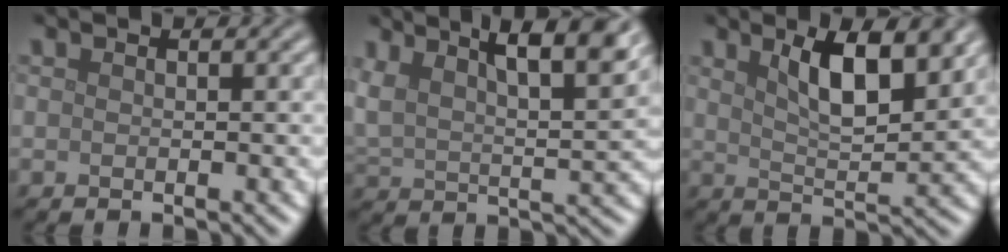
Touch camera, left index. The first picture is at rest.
{"total": 9.5, "force": [6.1, 3.1, 6.7], "torque": [-0.108, 0.015, 0.084]}
{"total": 6.5, "force": [3.1, 2.0, 5.3], "torque": [-0.089, -0.001, 0.051]}